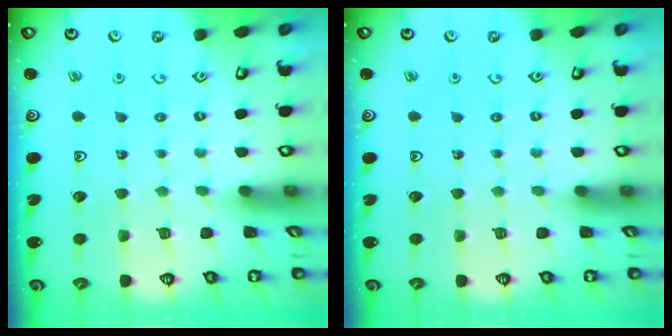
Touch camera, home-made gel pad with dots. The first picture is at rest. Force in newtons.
{"total": 0.0}